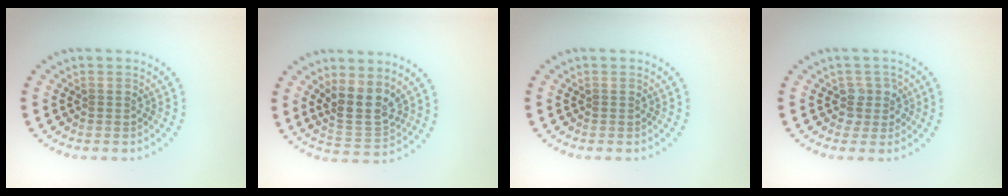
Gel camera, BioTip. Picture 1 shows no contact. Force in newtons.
{"total": 3.7, "press": 3.3, "slide": 1.7}
{"total": 0.0}
{"total": 1.9, "press": 1.5, "slide": 1.2}